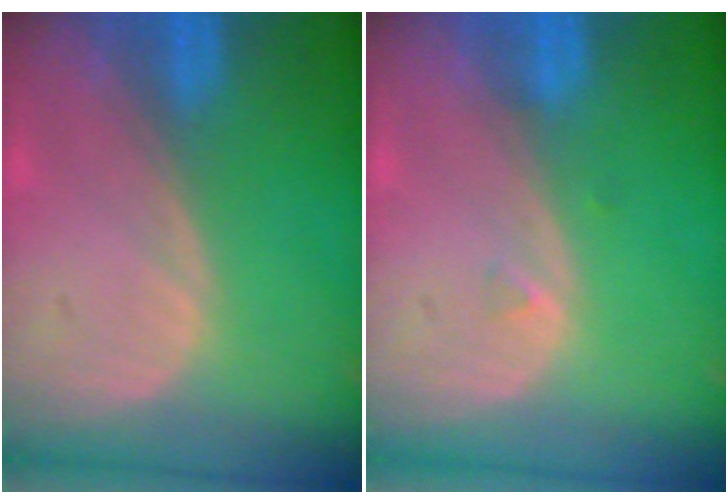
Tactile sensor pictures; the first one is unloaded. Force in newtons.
{"total": 0.7, "press": 0.7, "slide": 0.2}